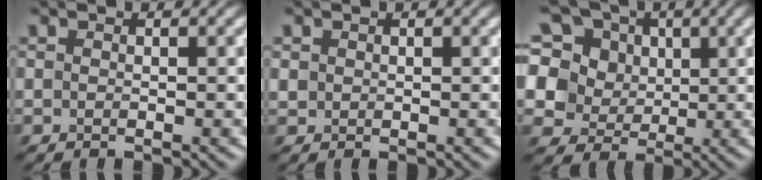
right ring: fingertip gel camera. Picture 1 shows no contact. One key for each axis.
{"total": 0.8, "fx": 0.3, "fy": 0.8, "fz": 0.1, "tx": 0.002, "ty": -0.004, "tz": 0.009}
{"total": 13.2, "fx": 4.9, "fy": 10.5, "fz": 6.4, "tx": -0.155, "ty": 0.036, "tz": 0.074}